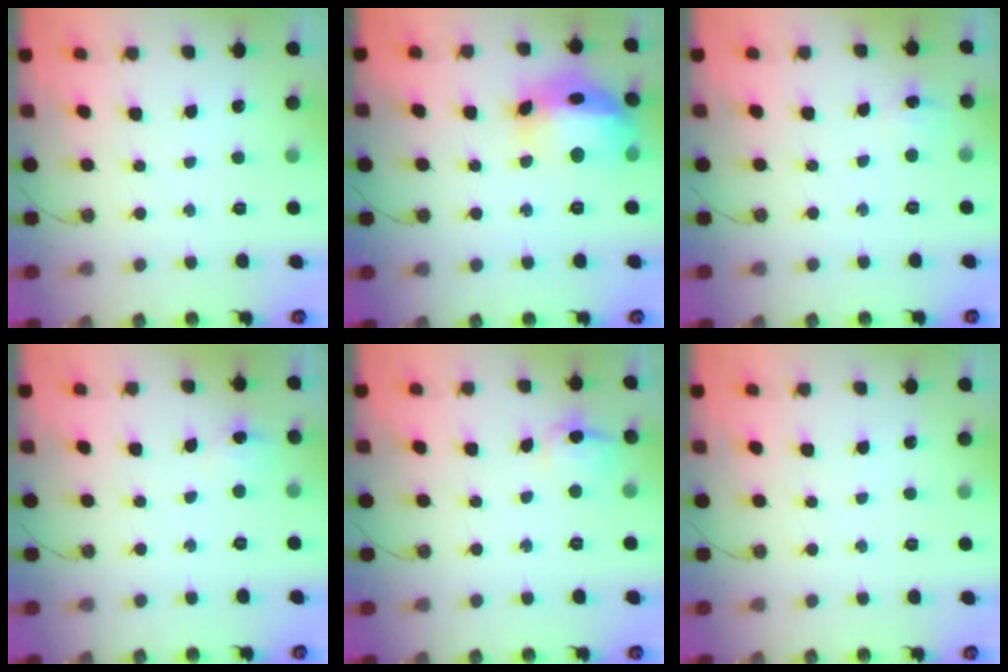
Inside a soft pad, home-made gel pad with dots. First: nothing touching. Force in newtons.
{"total": 16.7, "press": 16.5, "slide": 2.0}
{"total": 3.8, "press": 3.8, "slide": 0.6}
{"total": 4.3, "press": 4.1, "slide": 1.4}
{"total": 8.6, "press": 8.5, "slide": 0.8}
{"total": 0.0}